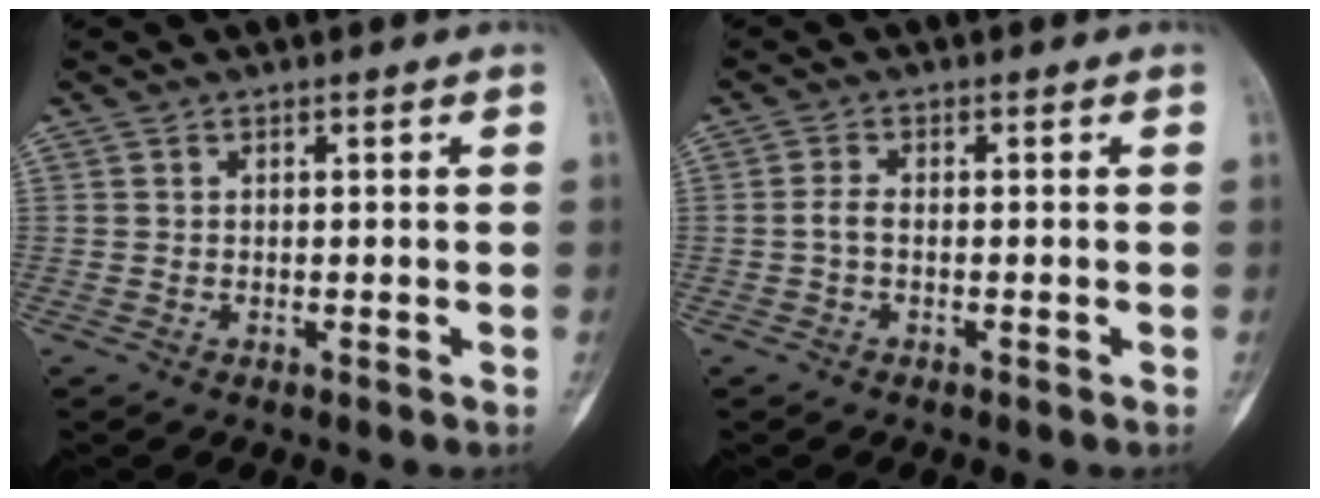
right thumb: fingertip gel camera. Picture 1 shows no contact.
{"total": 1.7, "force": [-0.4, 0.8, 1.5], "torque": [-0.031, 0.002, -0.012]}